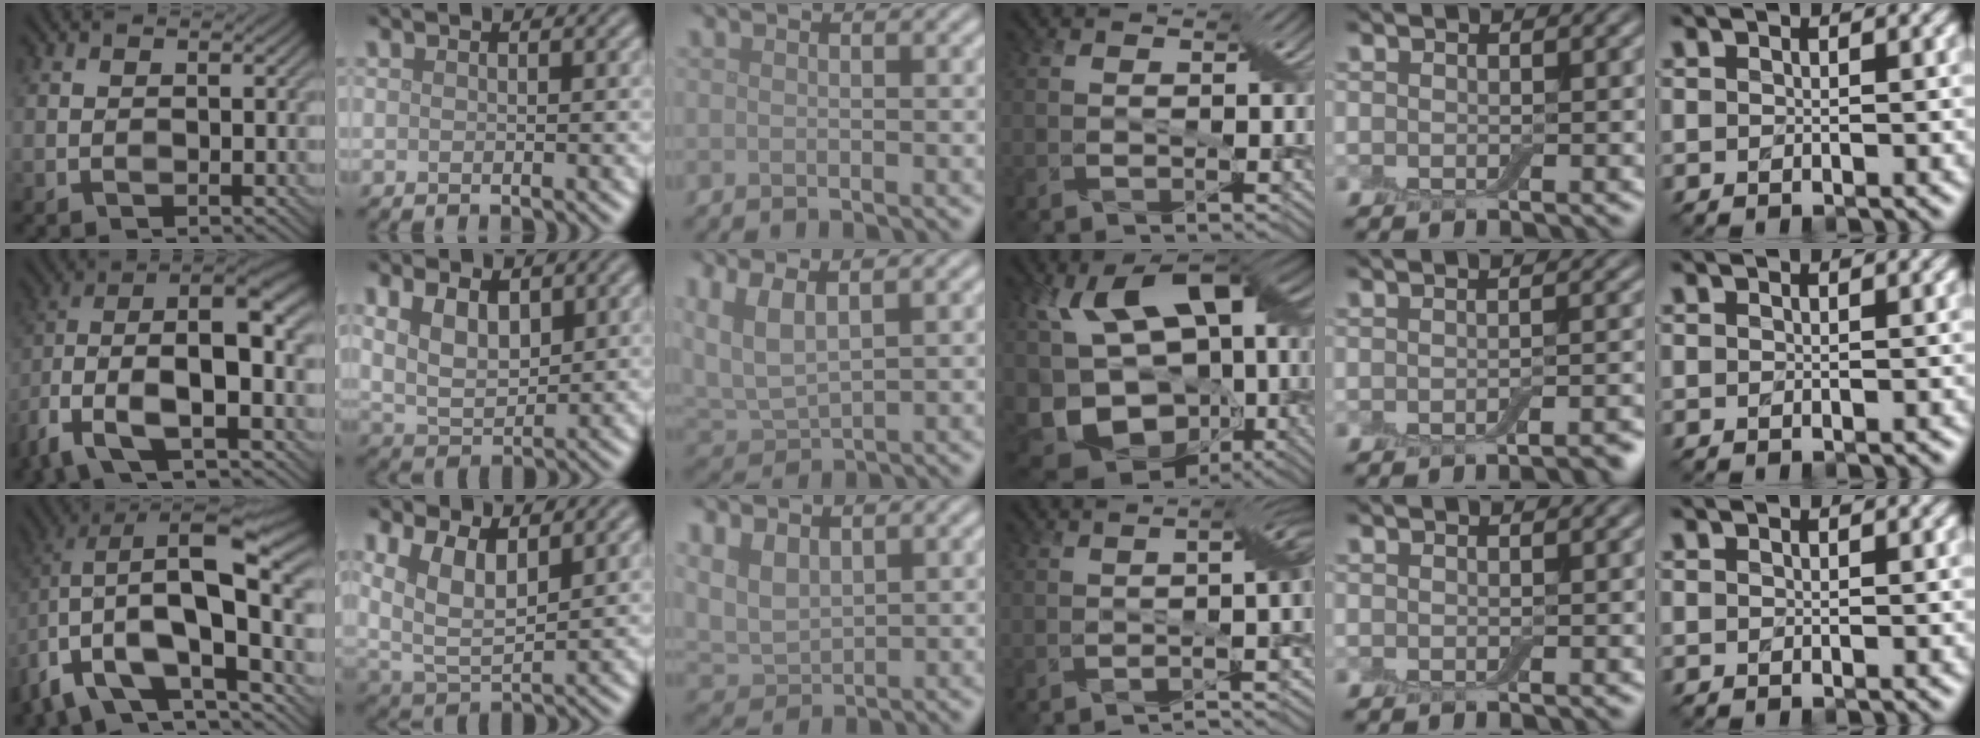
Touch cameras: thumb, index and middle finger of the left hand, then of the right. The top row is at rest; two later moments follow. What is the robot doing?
{"motion": "extract", "object": "backpack"}